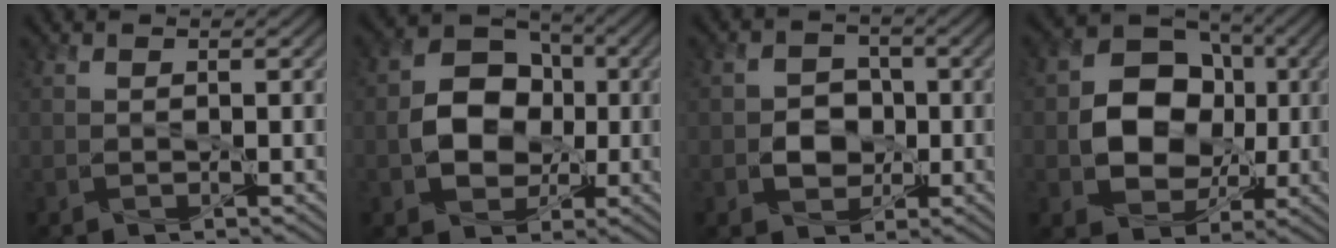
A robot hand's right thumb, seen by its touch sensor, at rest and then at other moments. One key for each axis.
{"total": 8.3, "fx": -0.6, "fy": 6.6, "fz": 5.0, "tx": -0.097, "ty": 0.004, "tz": -0.024}
{"total": 3.9, "fx": -0.7, "fy": 3.3, "fz": 2.0, "tx": -0.028, "ty": -0.002, "tz": -0.020}
{"total": 10.6, "fx": -0.1, "fy": 8.4, "fz": 6.4, "tx": -0.117, "ty": 0.003, "tz": -0.013}